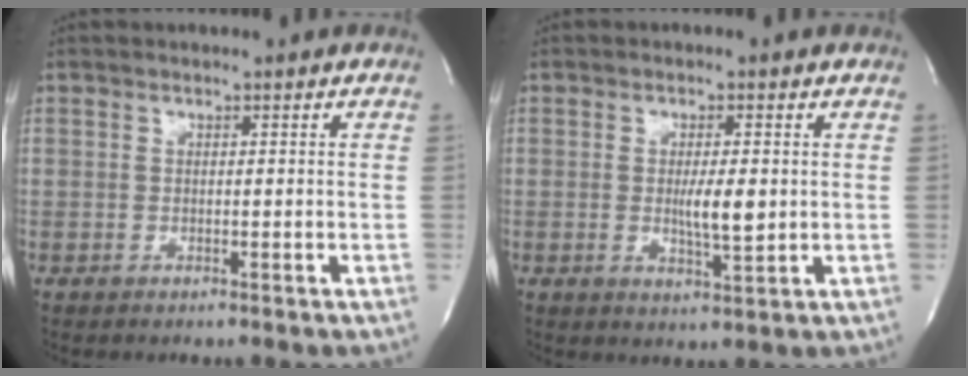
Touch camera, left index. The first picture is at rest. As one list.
[{"total": 4.3, "force": [-0.2, 0.8, 4.3], "torque": [-0.076, -0.010, -0.003]}]